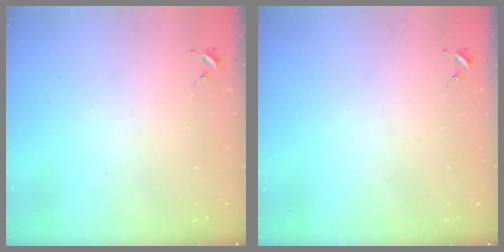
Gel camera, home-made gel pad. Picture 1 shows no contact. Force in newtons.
{"total": 0.0}